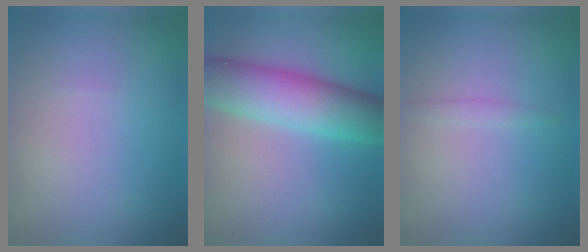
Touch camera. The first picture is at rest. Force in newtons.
{"total": 8.5, "press": 8.5, "slide": 0.3}
{"total": 0.8, "press": 0.8, "slide": 0.1}